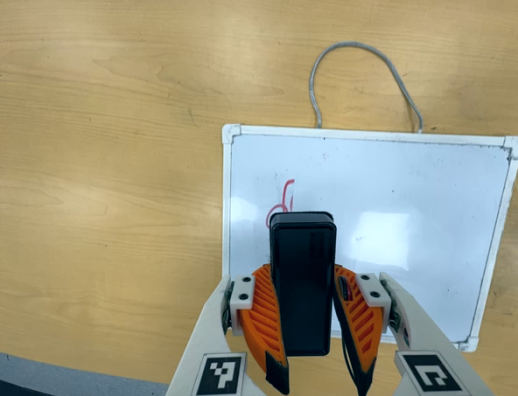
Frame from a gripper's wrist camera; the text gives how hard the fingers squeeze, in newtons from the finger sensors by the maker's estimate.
{"total": 8.3, "left": 6.7, "right": 9.9}